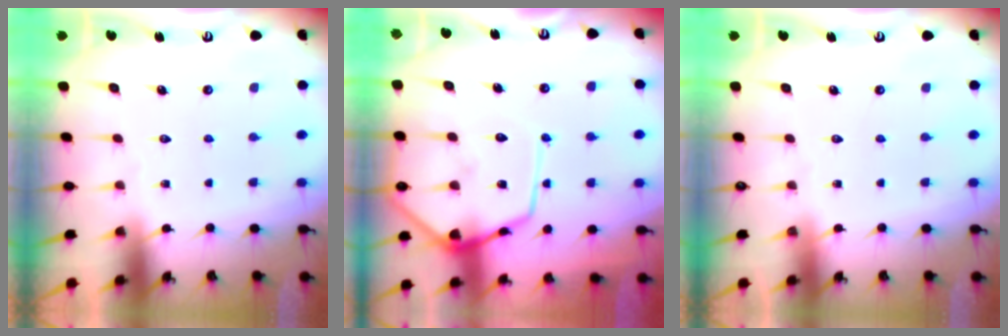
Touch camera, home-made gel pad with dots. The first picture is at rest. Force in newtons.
{"total": 13.5, "press": 13.5, "slide": 1.3}
{"total": 0.0}